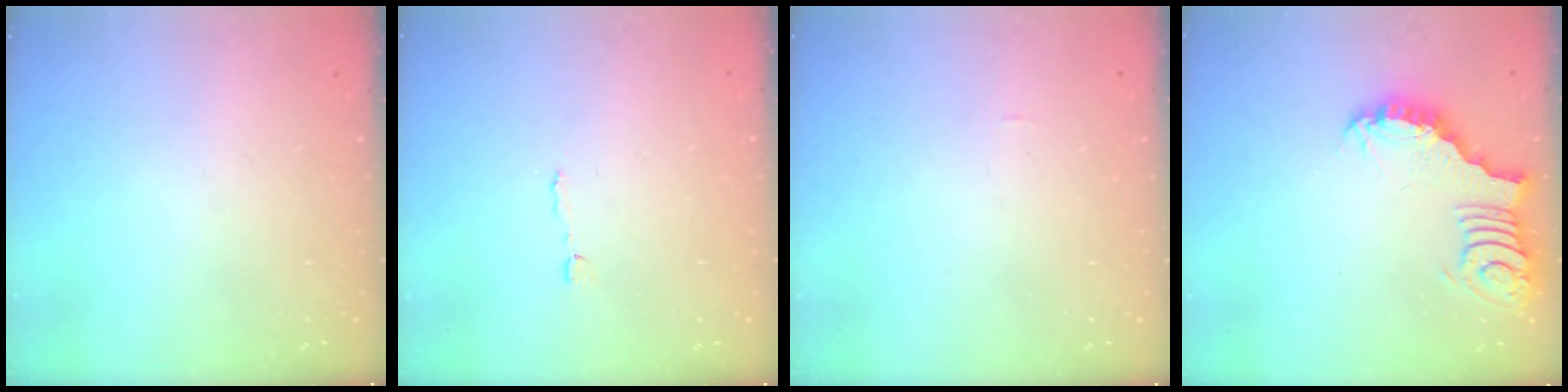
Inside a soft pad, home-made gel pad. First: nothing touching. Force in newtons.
{"total": 1.2, "press": 1.2, "slide": 0.0}
{"total": 0.0}
{"total": 3.9, "press": 3.8, "slide": 0.8}